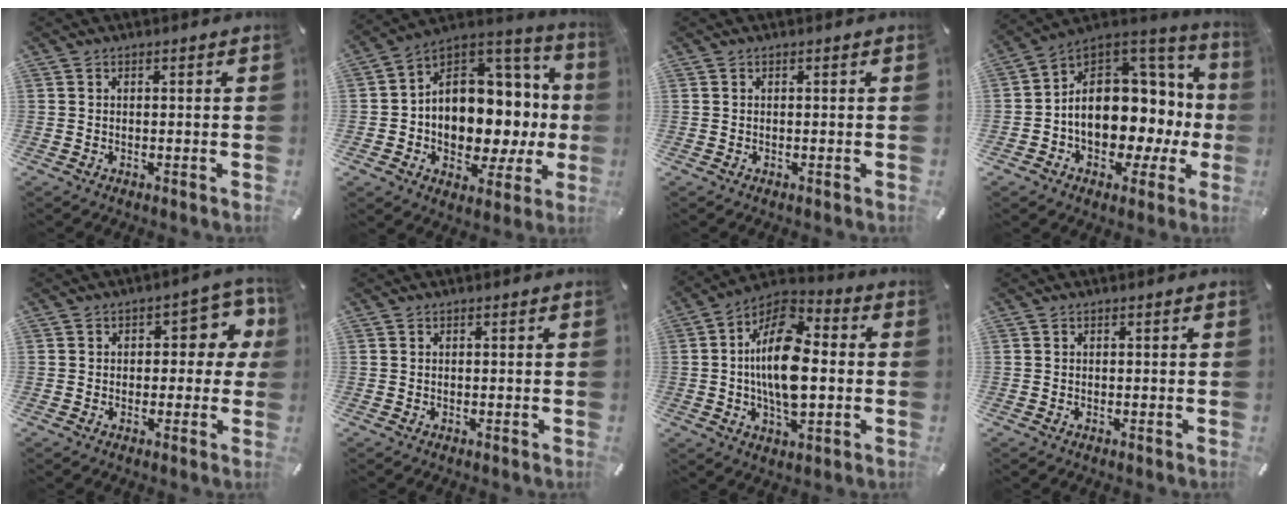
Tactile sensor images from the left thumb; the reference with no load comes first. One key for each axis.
{"total": 13.2, "fx": -0.1, "fy": 10.7, "fz": 7.8, "tx": -0.104, "ty": -0.029, "tz": 0.002}
{"total": 0.0}
{"total": 16.0, "fx": -0.6, "fy": 11.7, "fz": 10.9, "tx": -0.166, "ty": -0.028, "tz": -0.005}
{"total": 8.5, "fx": 1.6, "fy": 5.5, "fz": 6.3, "tx": -0.073, "ty": -0.004, "tz": 0.022}
{"total": 0.0}
{"total": 16.9, "fx": -0.4, "fy": 9.1, "fz": 14.2, "tx": -0.281, "ty": -0.001, "tz": -0.011}
{"total": 0.0}